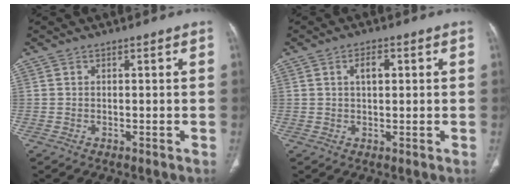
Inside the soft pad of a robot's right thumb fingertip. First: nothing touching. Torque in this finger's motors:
{"motor_torque": [-0.04, 0.31, 0.23, -0.07, 0.03]}